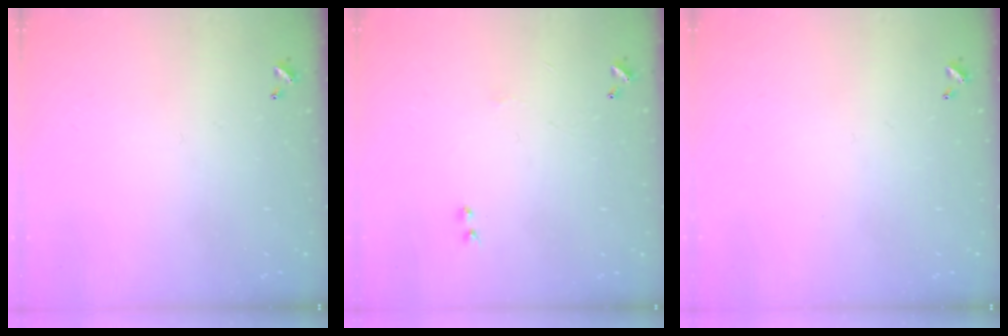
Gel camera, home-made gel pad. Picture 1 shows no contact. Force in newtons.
{"total": 0.9, "press": 0.8, "slide": 0.5}
{"total": 0.0}